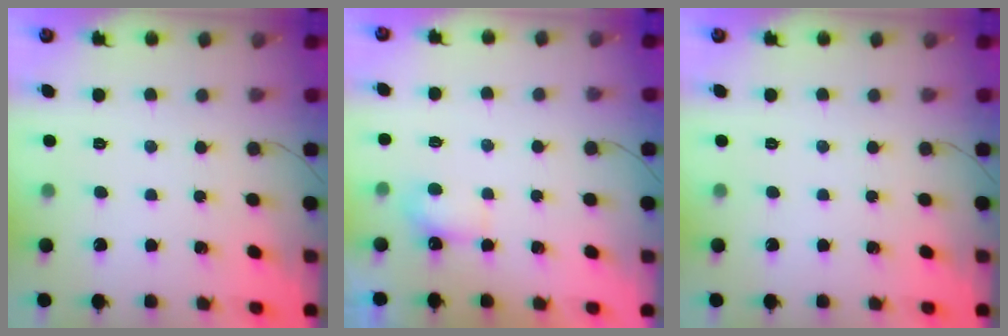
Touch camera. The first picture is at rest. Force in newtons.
{"total": 4.3, "press": 4.1, "slide": 1.2}
{"total": 0.0}